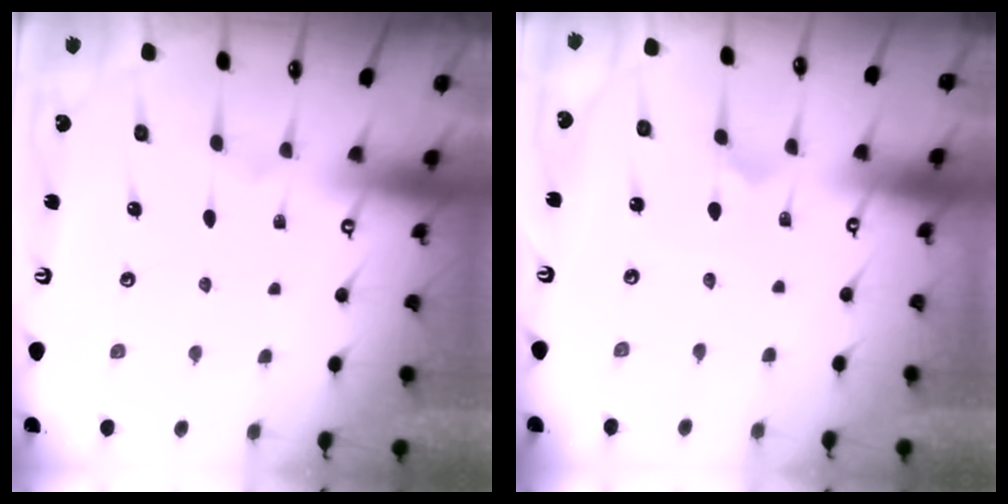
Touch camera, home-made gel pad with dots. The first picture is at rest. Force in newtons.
{"total": 1.0, "press": 1.0, "slide": 0.0}